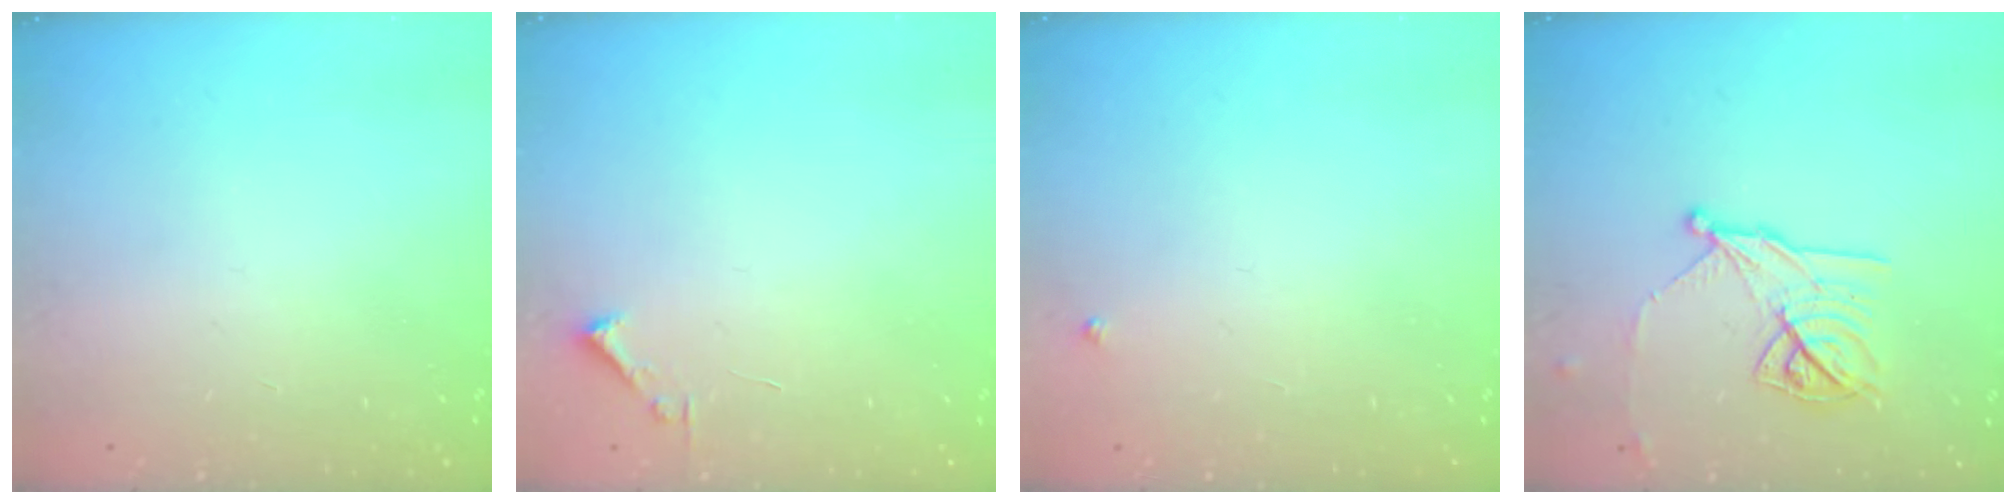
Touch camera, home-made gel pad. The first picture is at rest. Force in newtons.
{"total": 1.7, "press": 1.7, "slide": 0.2}
{"total": 2.7, "press": 2.7, "slide": 0.3}
{"total": 12.9, "press": 12.9, "slide": 0.2}